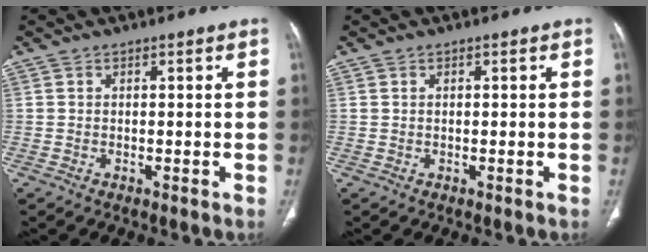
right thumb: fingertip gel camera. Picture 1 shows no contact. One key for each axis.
{"total": 0.0}